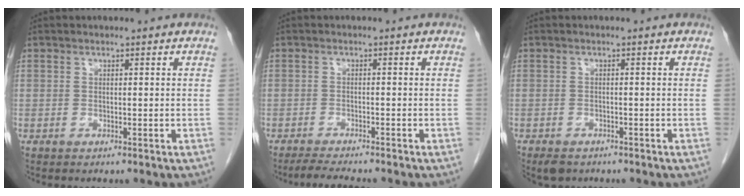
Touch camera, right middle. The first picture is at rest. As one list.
[{"total": 4.3, "force": [-3.9, -0.1, 1.9], "torque": [-0.038, -0.018, -0.063]}, {"total": 3.1, "force": [-2.5, 1.6, 1.0], "torque": [-0.016, -0.002, -0.032]}]